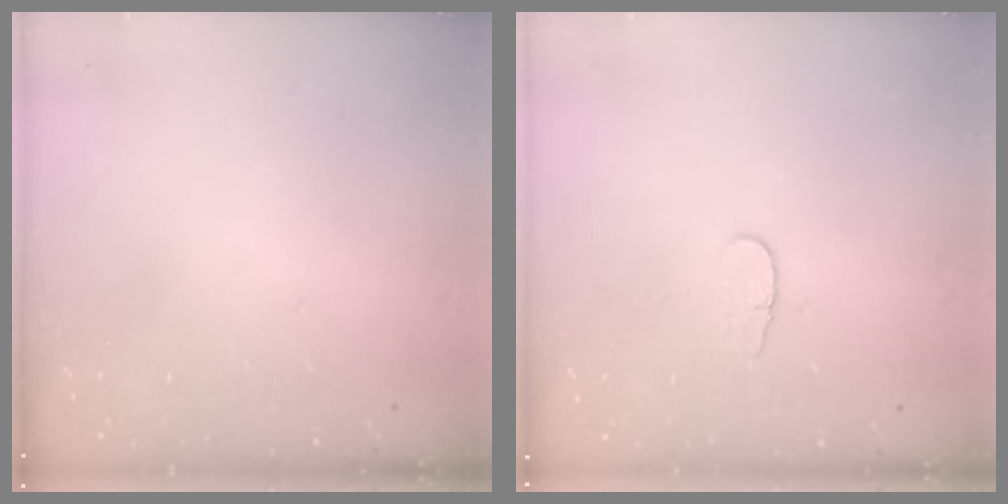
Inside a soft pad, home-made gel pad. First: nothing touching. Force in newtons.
{"total": 4.8, "press": 4.8, "slide": 0.4}